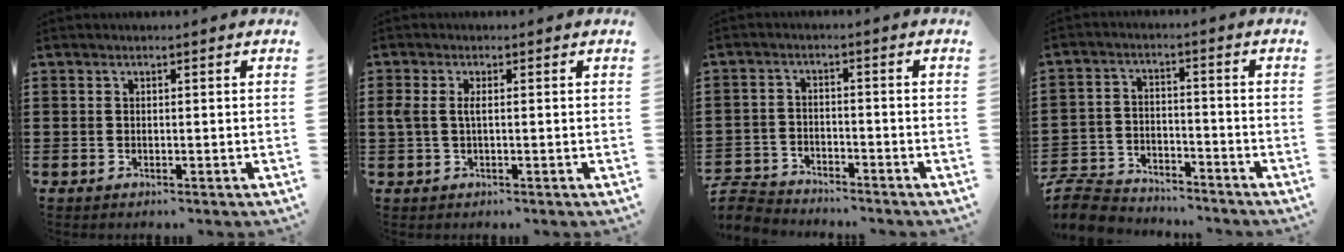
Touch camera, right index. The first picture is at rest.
{"total": 2.2, "force": [0.1, 0.8, 2.0], "torque": [-0.055, -0.004, -0.004]}
{"total": 4.2, "force": [-4.2, 0.6, 0.1], "torque": [-0.020, 0.000, -0.092]}
{"total": 7.2, "force": [-7.0, 1.5, 0.8], "torque": [-0.032, 0.012, -0.143]}